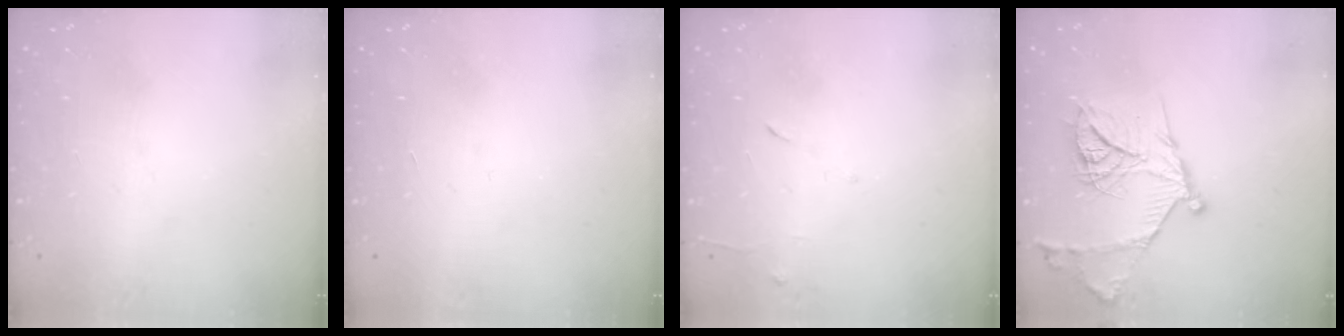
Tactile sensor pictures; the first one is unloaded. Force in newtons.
{"total": 1.7, "press": 1.7, "slide": 0.1}
{"total": 5.1, "press": 5.1, "slide": 0.8}
{"total": 18.4, "press": 18.4, "slide": 1.3}